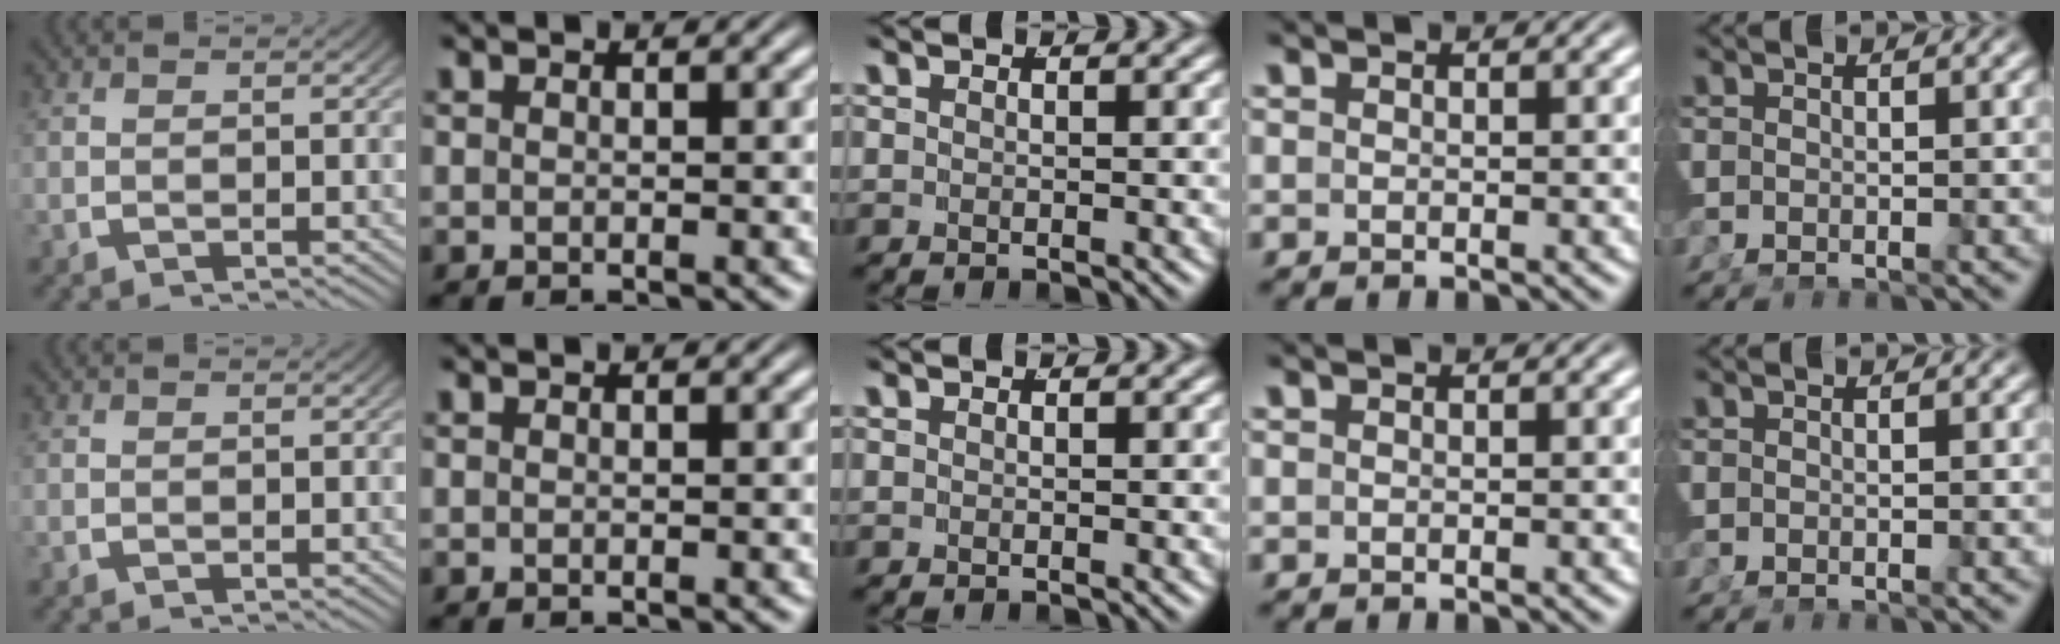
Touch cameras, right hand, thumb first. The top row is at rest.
{}